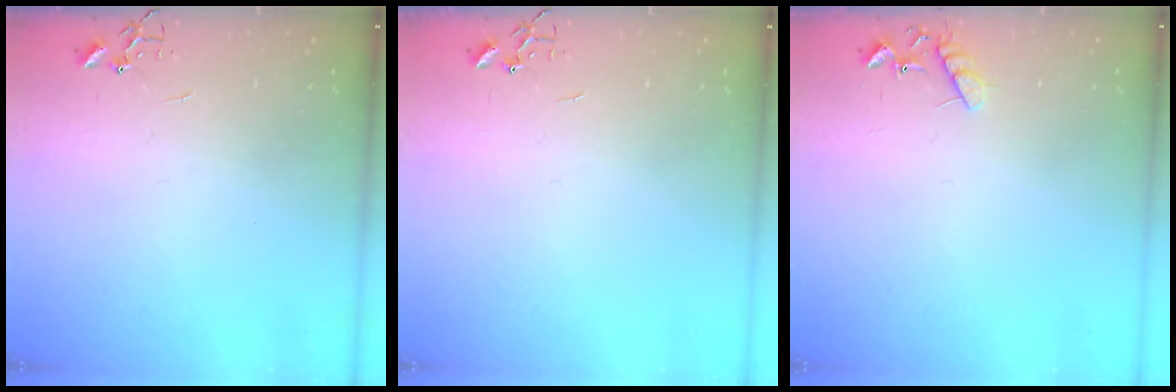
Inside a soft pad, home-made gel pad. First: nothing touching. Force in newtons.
{"total": 0.0}
{"total": 8.0, "press": 8.0, "slide": 0.4}